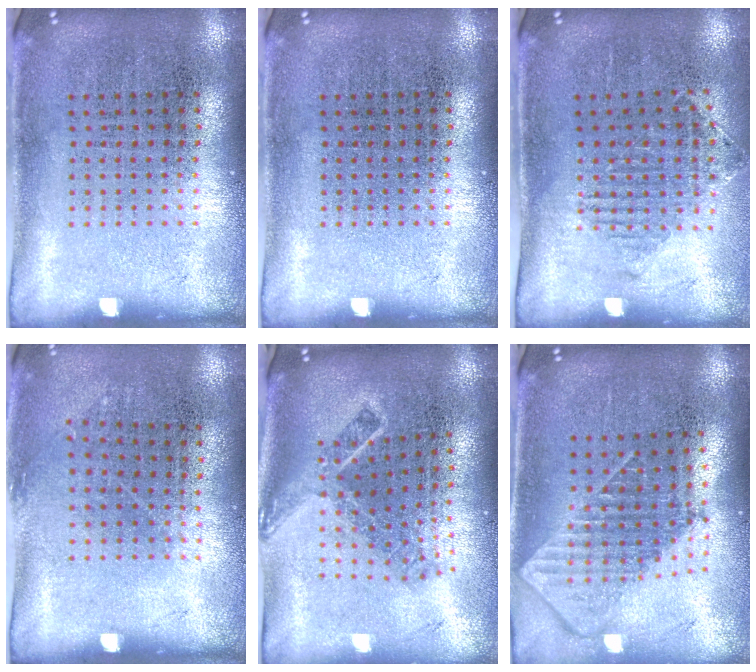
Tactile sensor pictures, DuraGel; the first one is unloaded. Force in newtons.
{"total": 0.0}
{"total": 1.2, "press": 1.1, "slide": 0.5}
{"total": 0.8, "press": 0.6, "slide": 0.5}
{"total": 1.9, "press": 1.4, "slide": 1.4}
{"total": 1.9, "press": 1.5, "slide": 1.2}